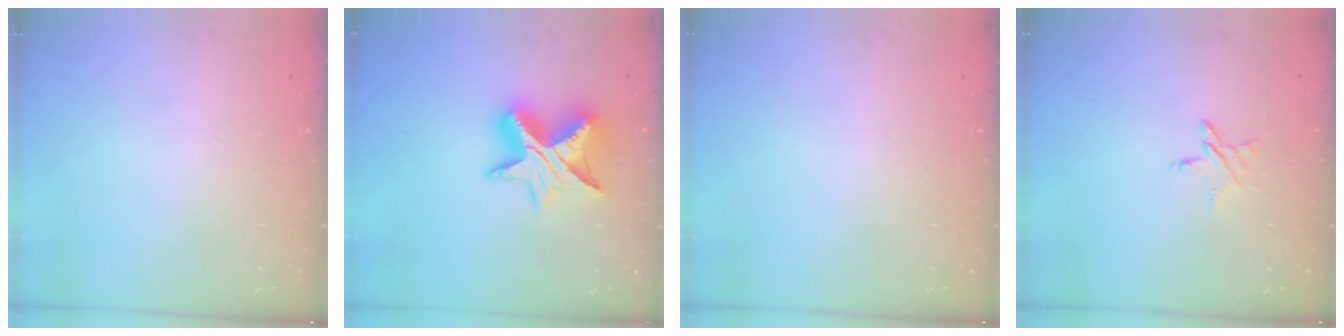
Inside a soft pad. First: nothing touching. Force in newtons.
{"total": 12.4, "press": 12.4, "slide": 0.5}
{"total": 0.0}
{"total": 3.5, "press": 3.5, "slide": 0.3}